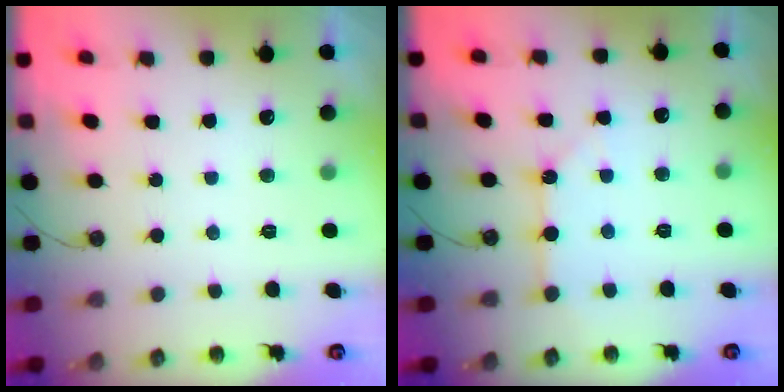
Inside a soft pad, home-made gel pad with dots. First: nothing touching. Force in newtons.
{"total": 2.5, "press": 2.5, "slide": 0.2}